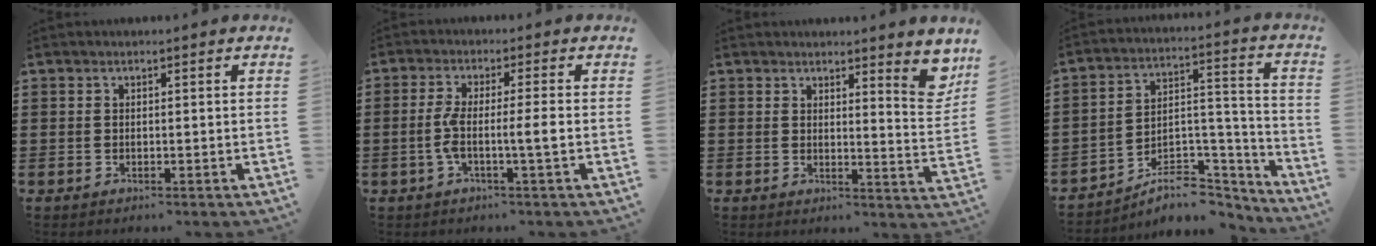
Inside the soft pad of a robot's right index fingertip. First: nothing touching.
{"total": 5.7, "force": [-1.1, 0.3, 5.6], "torque": [-0.123, -0.011, -0.030]}
{"total": 5.2, "force": [4.2, 0.7, 2.9], "torque": [-0.038, -0.025, 0.069]}
{"total": 7.7, "force": [-6.2, 3.6, 2.8], "torque": [-0.038, 0.017, -0.111]}